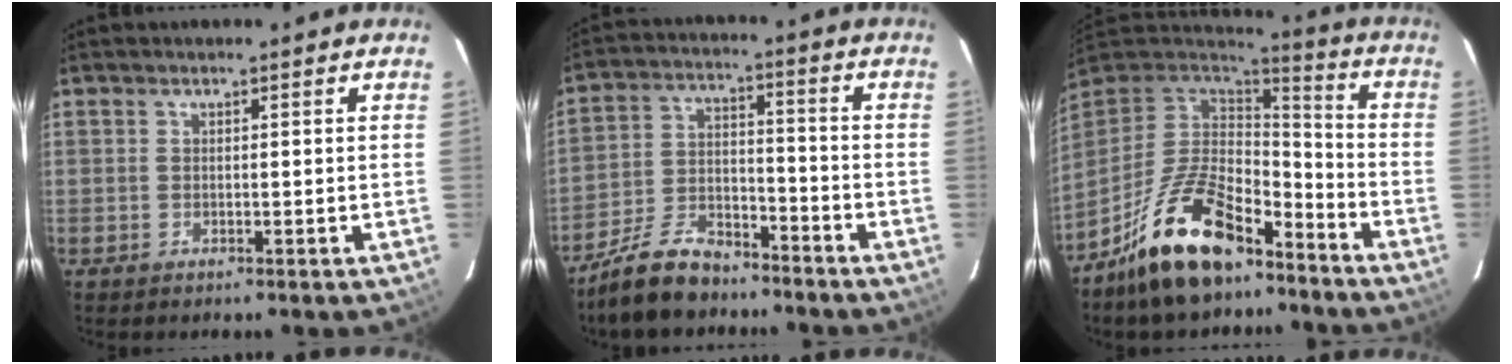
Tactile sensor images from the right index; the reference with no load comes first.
{"total": 11.6, "force": [-9.4, 4.7, 4.8], "torque": [-0.118, 0.013, -0.169]}
{"total": 19.3, "force": [-13.1, 8.2, 11.5], "torque": [-0.231, 0.004, -0.225]}